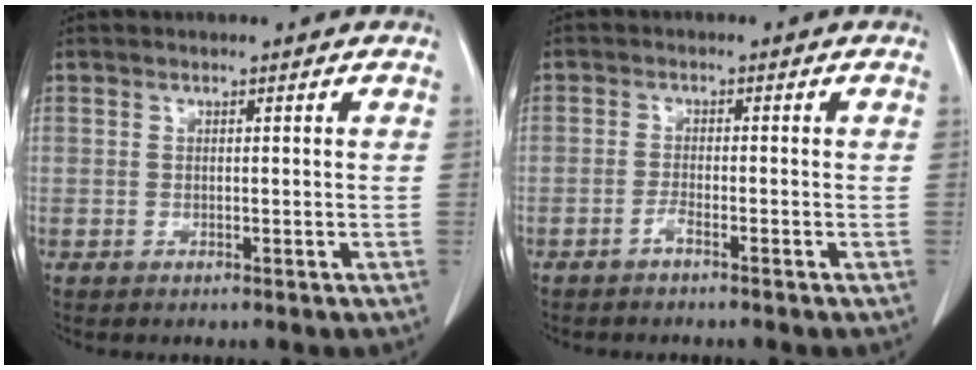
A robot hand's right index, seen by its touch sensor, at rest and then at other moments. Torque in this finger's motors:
{"motor_torque": [0.14, -0.11, 0.01, 0.00]}